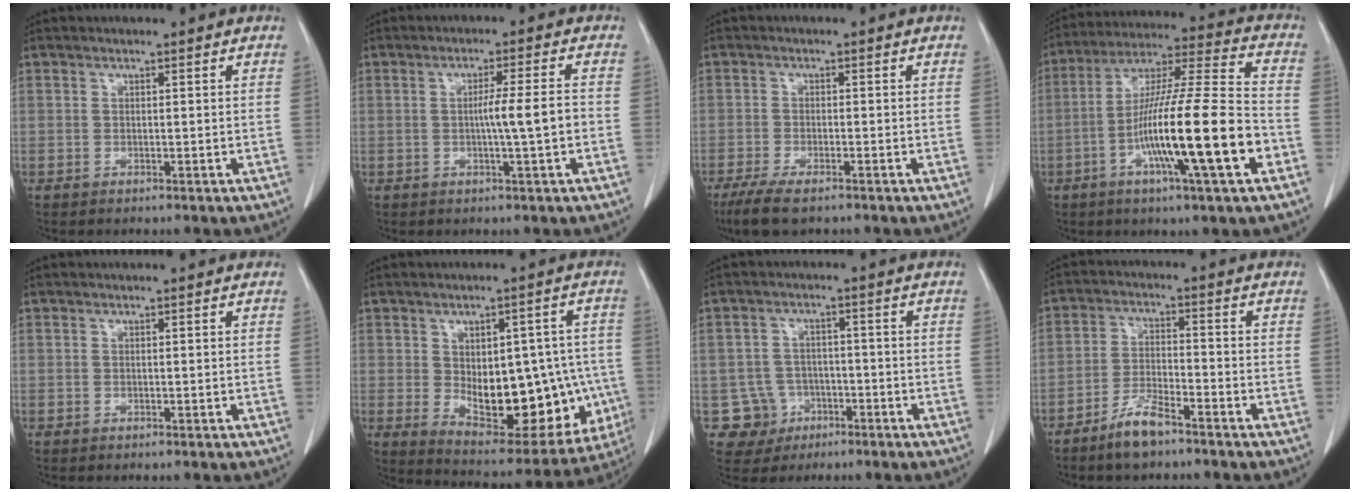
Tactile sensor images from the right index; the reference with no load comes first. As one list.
[{"total": 5.0, "force": [-0.8, -0.5, 4.9], "torque": [-0.078, -0.002, -0.015]}, {"total": 6.2, "force": [-4.5, 1.5, 4.0], "torque": [-0.074, -0.015, -0.075]}, {"total": 19.7, "force": [-6.2, 0.5, 18.8], "torque": [-0.326, -0.011, -0.111]}, {"total": 0.0}, {"total": 19.3, "force": [-2.6, 10.0, 16.3], "torque": [-0.217, 0.012, -0.006]}, {"total": 5.7, "force": [-1.9, 5.3, 0.2], "torque": [0.005, 0.013, -0.025]}, {"total": 5.7, "force": [-4.4, 1.2, 3.4], "torque": [-0.071, -0.004, -0.084]}]